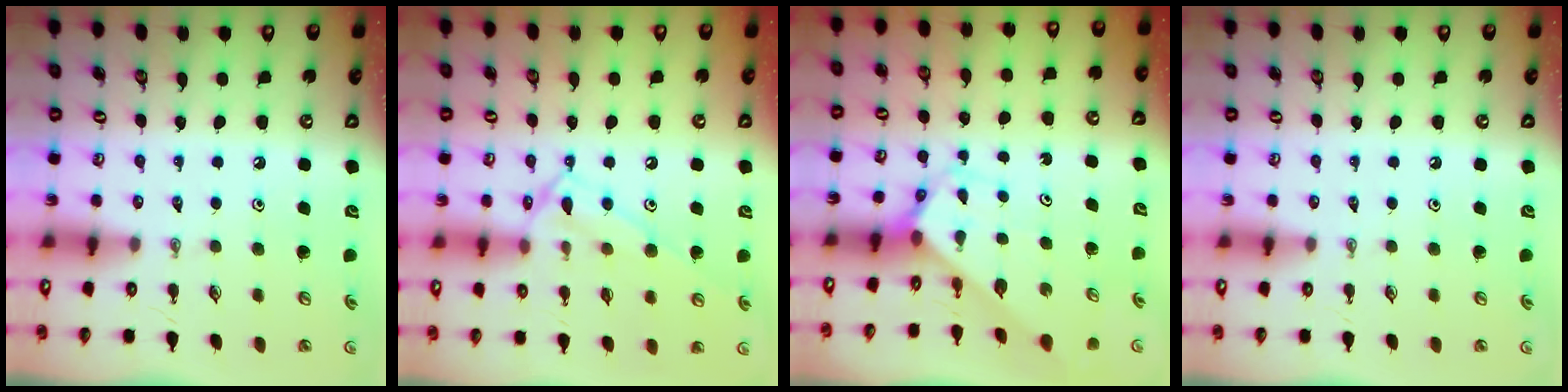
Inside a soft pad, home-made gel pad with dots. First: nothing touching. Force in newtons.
{"total": 13.1, "press": 13.1, "slide": 0.8}
{"total": 2.8, "press": 2.8, "slide": 0.1}
{"total": 0.0}